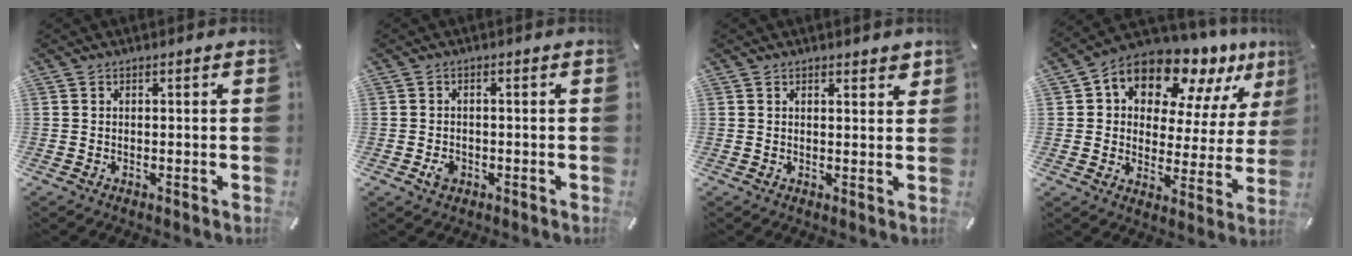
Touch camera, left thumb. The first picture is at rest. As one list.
[{"total": 2.4, "force": [-0.9, 1.9, 1.2], "torque": [-0.028, 0.001, -0.016]}, {"total": 2.1, "force": [1.6, 1.0, 1.0], "torque": [-0.005, -0.005, 0.025]}, {"total": 13.6, "force": [10.9, 6.6, 4.7], "torque": [-0.095, -0.094, 0.194]}]